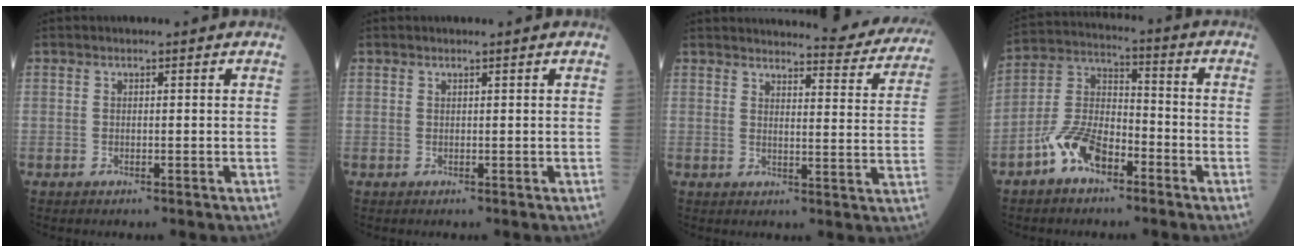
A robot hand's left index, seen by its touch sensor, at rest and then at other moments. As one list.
[{"total": 0.0}, {"total": 14.4, "force": [13.9, 1.4, 3.5], "torque": [-0.029, -0.063, 0.144]}, {"total": 9.3, "force": [-5.4, 4.5, 6.0], "torque": [-0.136, 0.014, -0.106]}]